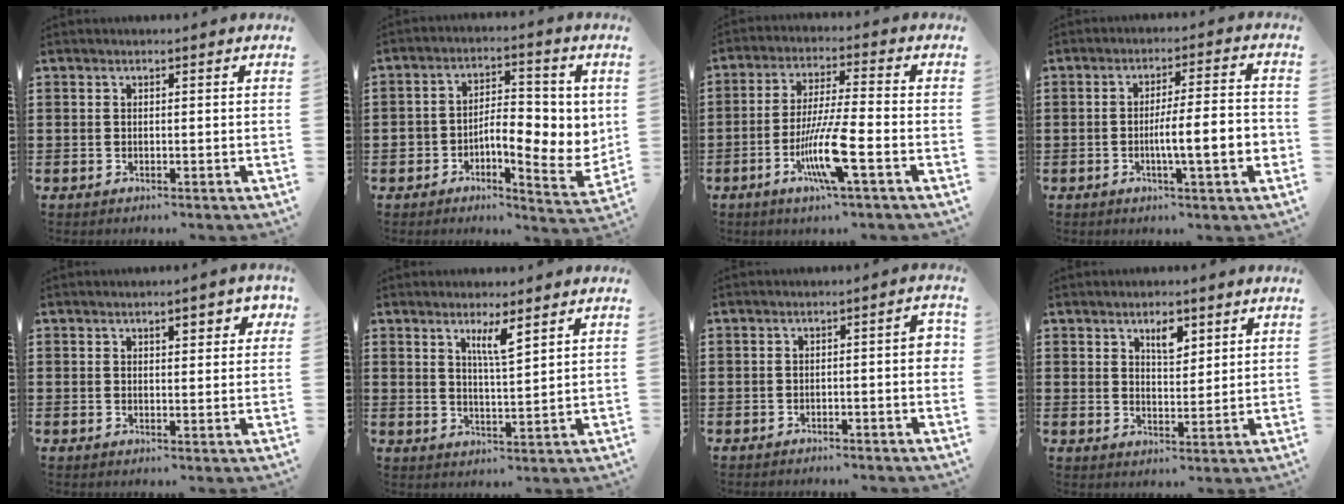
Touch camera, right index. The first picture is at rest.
{"total": 8.0, "force": [-0.7, 4.8, 6.4], "torque": [-0.099, -0.002, -0.019]}
{"total": 10.1, "force": [-4.1, 0.9, 9.2], "torque": [-0.189, -0.017, -0.080]}
{"total": 8.0, "force": [-2.0, 1.0, 7.7], "torque": [-0.119, -0.006, -0.037]}
{"total": 2.7, "force": [1.2, 1.1, 2.2], "torque": [-0.029, 0.001, 0.015]}
{"total": 4.1, "force": [2.4, 0.5, 3.2], "torque": [-0.061, -0.002, 0.040]}
{"total": 2.6, "force": [-1.4, 0.4, 2.1], "torque": [-0.033, 0.004, -0.027]}
{"total": 3.8, "force": [2.3, 1.7, 2.5], "torque": [-0.039, 0.001, 0.037]}